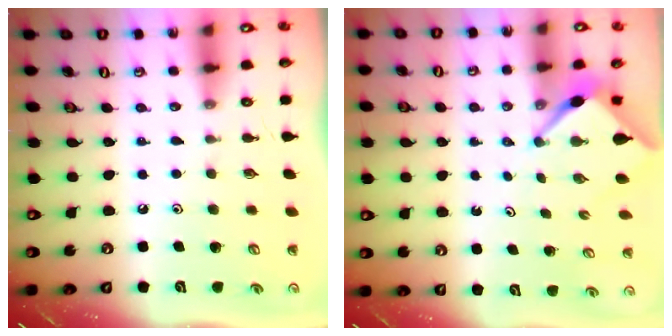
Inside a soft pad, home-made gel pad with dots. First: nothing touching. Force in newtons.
{"total": 2.8, "press": 2.8, "slide": 0.3}